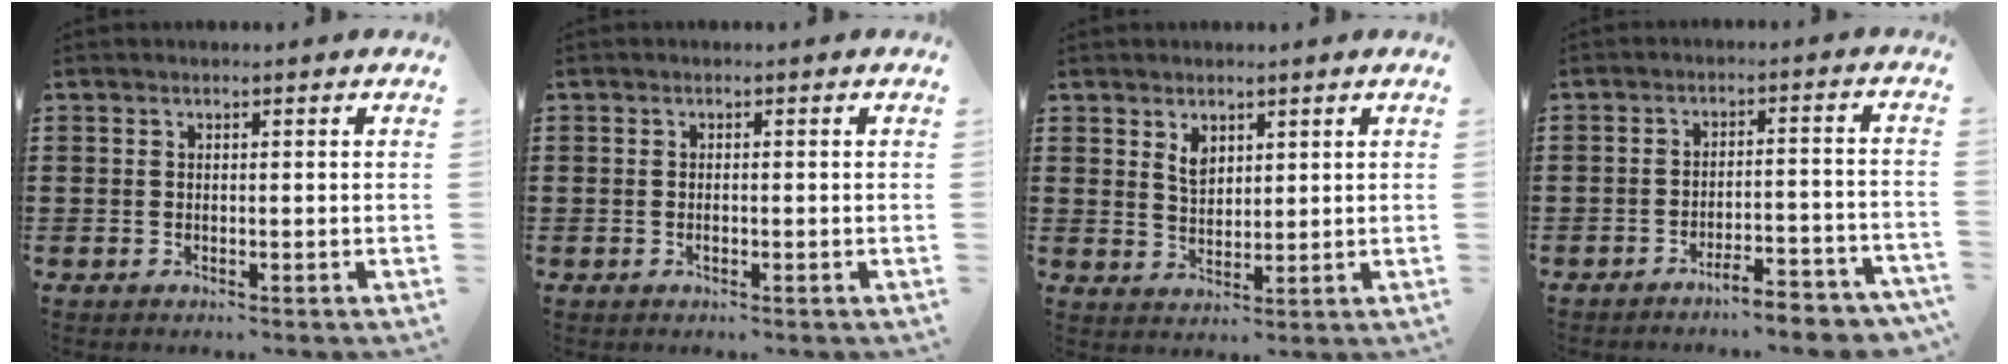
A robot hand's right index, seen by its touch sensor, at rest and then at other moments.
{"total": 0.6, "force": [-0.3, 0.2, 0.6], "torque": [-0.012, -0.004, -0.004]}
{"total": 3.0, "force": [1.9, 1.7, 1.5], "torque": [-0.036, 0.006, 0.035]}
{"total": 5.0, "force": [-4.7, 0.2, 1.7], "torque": [-0.028, -0.003, -0.091]}